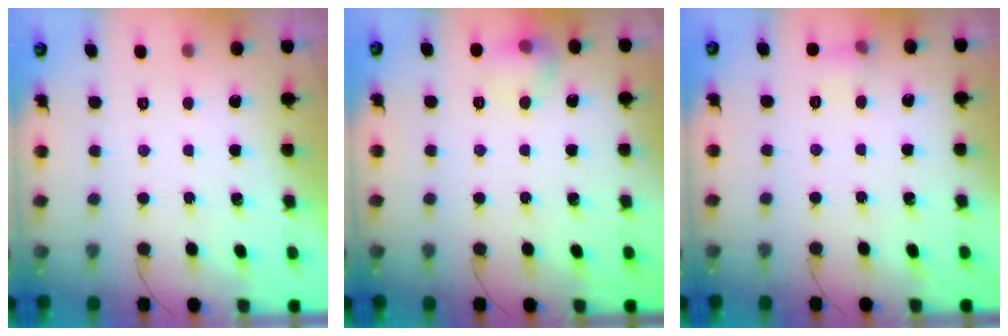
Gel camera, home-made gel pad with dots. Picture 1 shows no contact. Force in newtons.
{"total": 6.8, "press": 6.6, "slide": 1.3}
{"total": 5.1, "press": 4.9, "slide": 1.4}